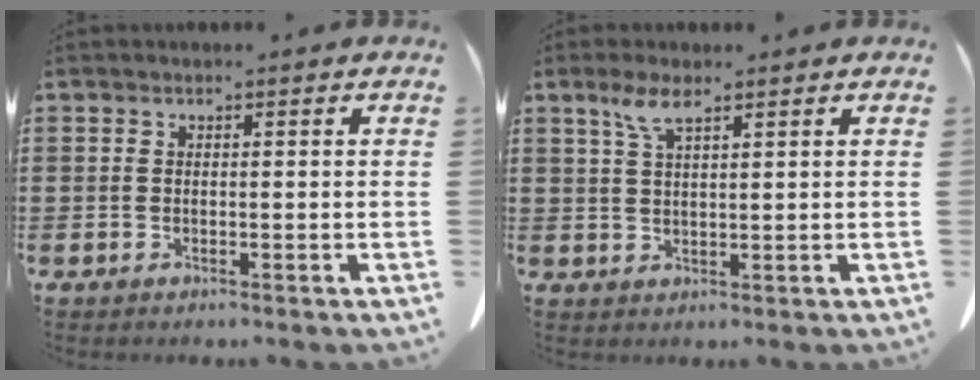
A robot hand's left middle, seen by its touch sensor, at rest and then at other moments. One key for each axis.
{"total": 4.1, "fx": 2.6, "fy": 0.9, "fz": 3.1, "tx": -0.070, "ty": 0.004, "tz": 0.046}